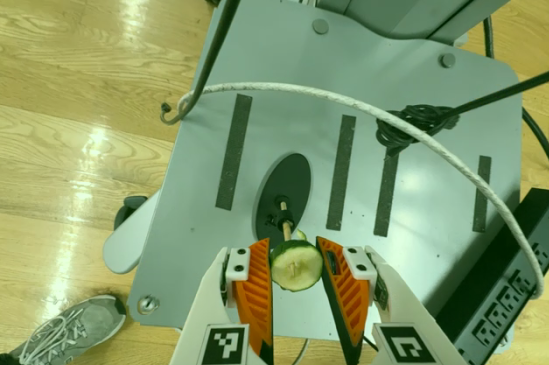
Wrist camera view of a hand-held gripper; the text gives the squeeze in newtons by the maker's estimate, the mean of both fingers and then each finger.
{"total": 8.7, "left": 8.6, "right": 8.8}